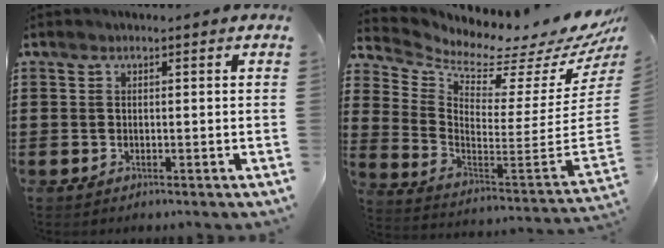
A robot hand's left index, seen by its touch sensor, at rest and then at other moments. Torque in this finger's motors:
{"motor_torque": [1.07, -1.07, 0.09, -0.02]}